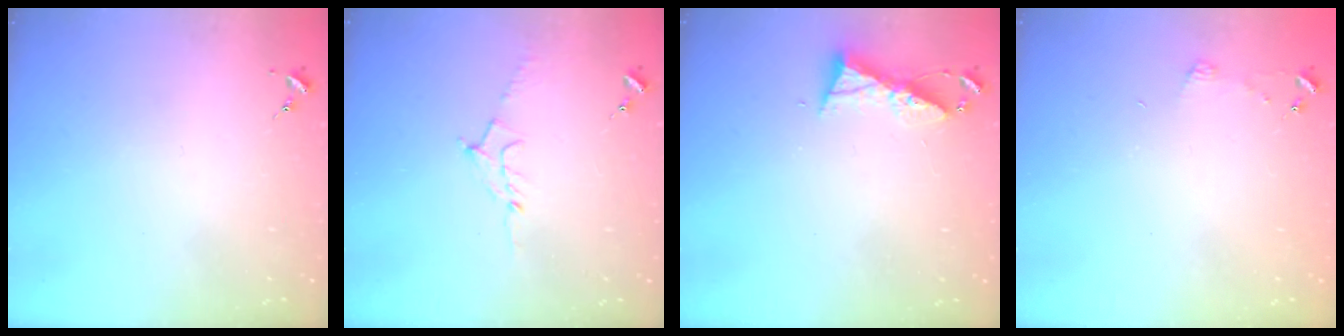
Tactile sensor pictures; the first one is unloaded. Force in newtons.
{"total": 7.9, "press": 7.9, "slide": 1.0}
{"total": 7.4, "press": 7.4, "slide": 0.4}
{"total": 3.9, "press": 3.9, "slide": 0.4}